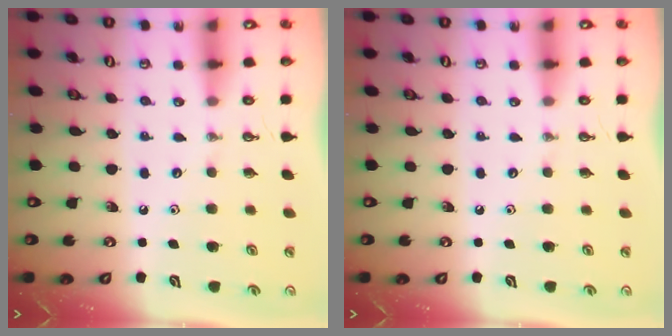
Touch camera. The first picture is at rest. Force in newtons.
{"total": 0.0}